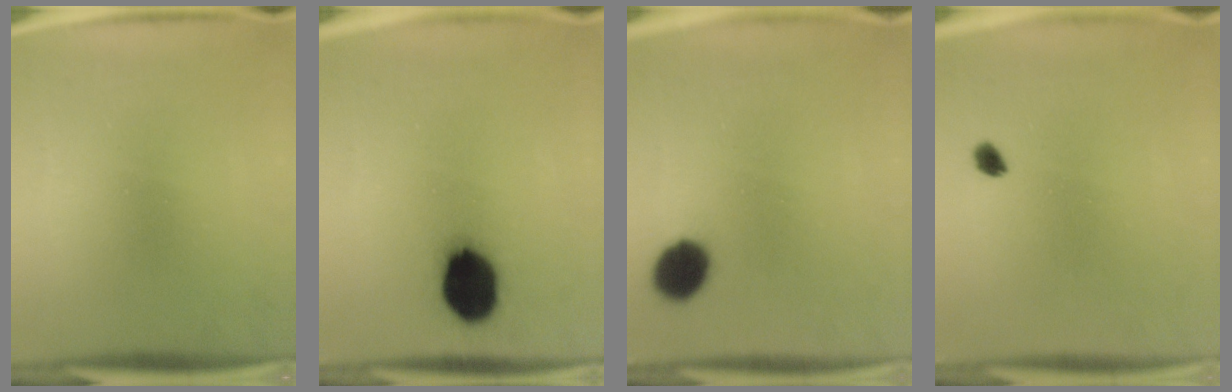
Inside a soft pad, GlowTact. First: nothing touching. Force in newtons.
{"total": 13.9}
{"total": 8.5}
{"total": 1.7}